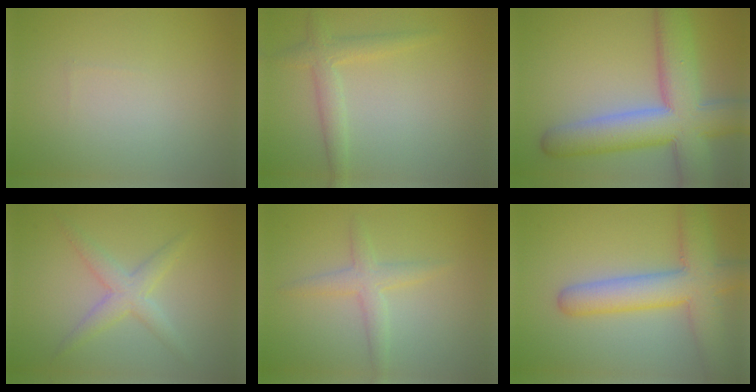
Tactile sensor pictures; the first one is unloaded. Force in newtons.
{"total": 2.3, "press": 2.3, "slide": 0.0}
{"total": 11.1, "press": 11.1, "slide": 0.5}
{"total": 2.8, "press": 2.8, "slide": 0.1}
{"total": 2.3, "press": 2.3, "slide": 0.0}
{"total": 7.1, "press": 7.1, "slide": 0.2}